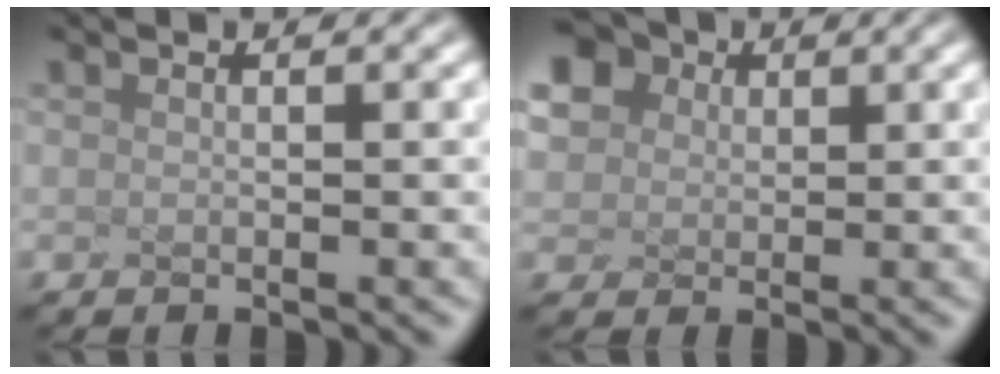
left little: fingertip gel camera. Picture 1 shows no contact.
{"total": 5.3, "force": [2.6, 4.2, 1.8], "torque": [-0.100, 0.019, 0.079]}